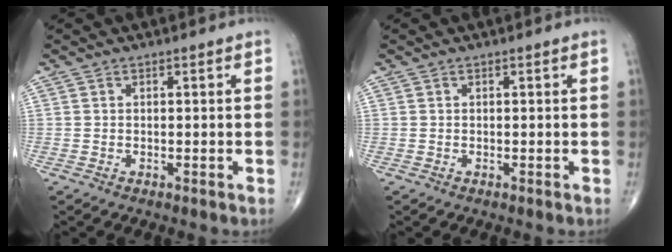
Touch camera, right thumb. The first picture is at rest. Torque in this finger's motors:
{"motor_torque": [0.04, 0.04, 0.00, 0.00, 0.00]}